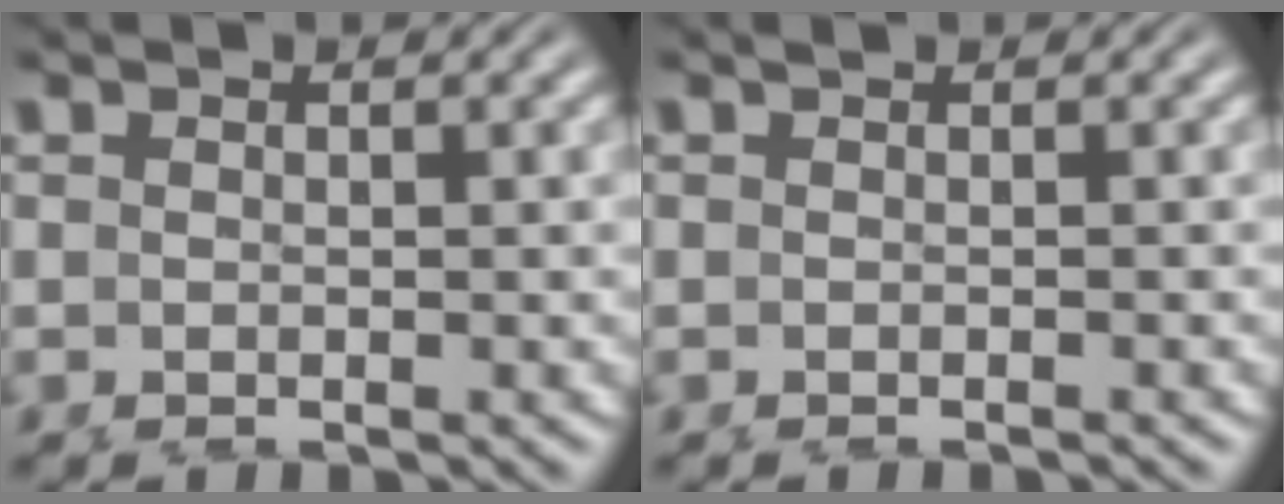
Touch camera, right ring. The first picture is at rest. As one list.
[{"total": 0.5, "force": [-0.5, -0.2, 0.0], "torque": [0.000, -0.001, -0.008]}]